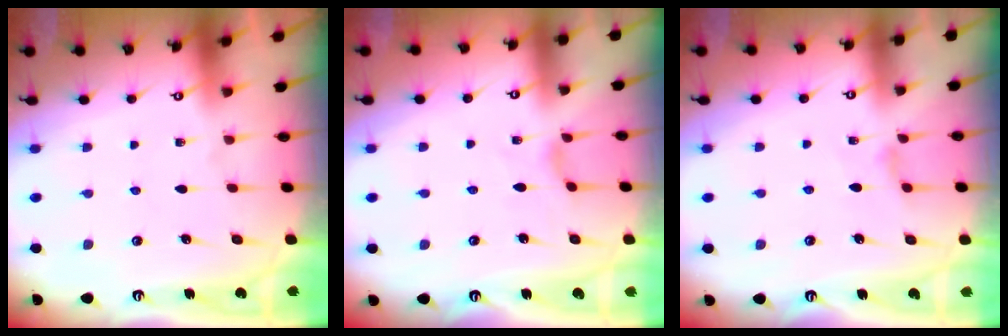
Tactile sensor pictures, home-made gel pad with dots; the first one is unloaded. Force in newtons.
{"total": 2.0, "press": 2.0, "slide": 0.3}
{"total": 2.1, "press": 2.1, "slide": 0.4}